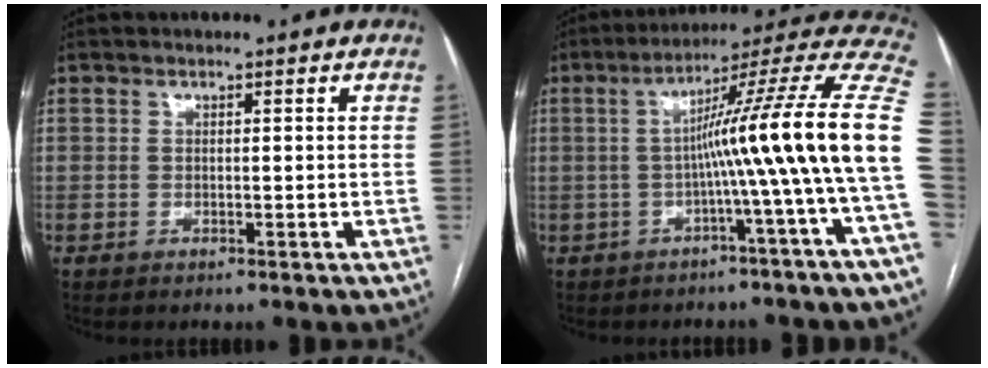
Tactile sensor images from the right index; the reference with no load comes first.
{"total": 18.5, "force": [-2.1, -2.5, 18.2], "torque": [-0.221, 0.035, -0.046]}